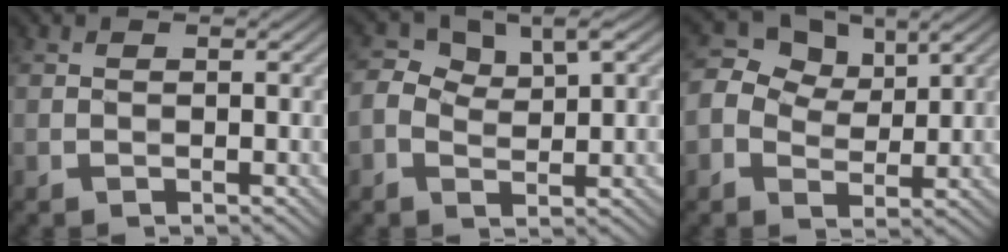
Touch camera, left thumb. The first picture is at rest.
{"total": 4.7, "force": [1.1, 2.7, 3.6], "torque": [-0.076, 0.002, 0.018]}
{"total": 5.4, "force": [1.6, 4.1, 3.2], "torque": [-0.068, 0.006, 0.018]}